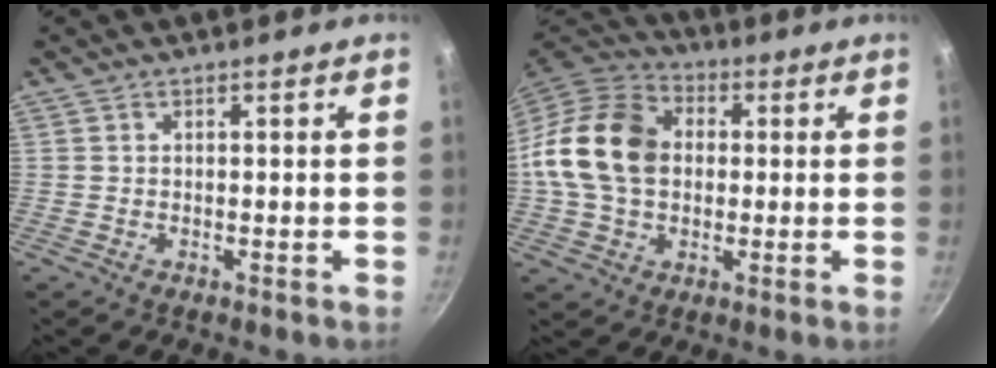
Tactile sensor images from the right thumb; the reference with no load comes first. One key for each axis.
{"total": 16.9, "fx": 0.9, "fy": 12.7, "fz": 11.1, "tx": -0.184, "ty": 0.027, "tz": 0.002}